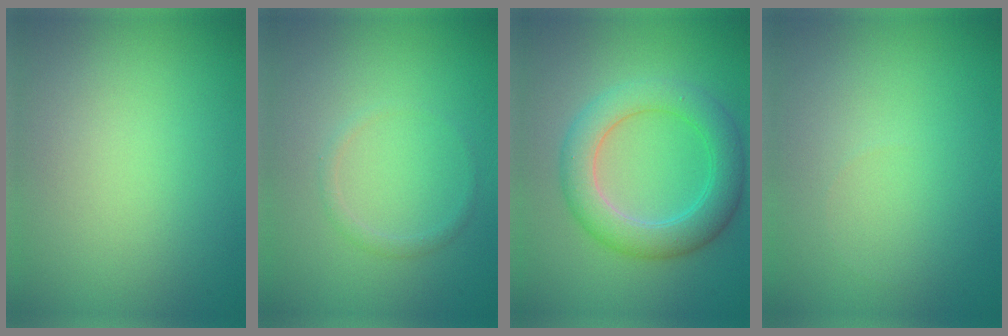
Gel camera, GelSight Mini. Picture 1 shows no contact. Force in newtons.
{"total": 0.9, "press": 0.9, "slide": 0.0}
{"total": 5.3, "press": 5.3, "slide": 0.2}
{"total": 0.0}